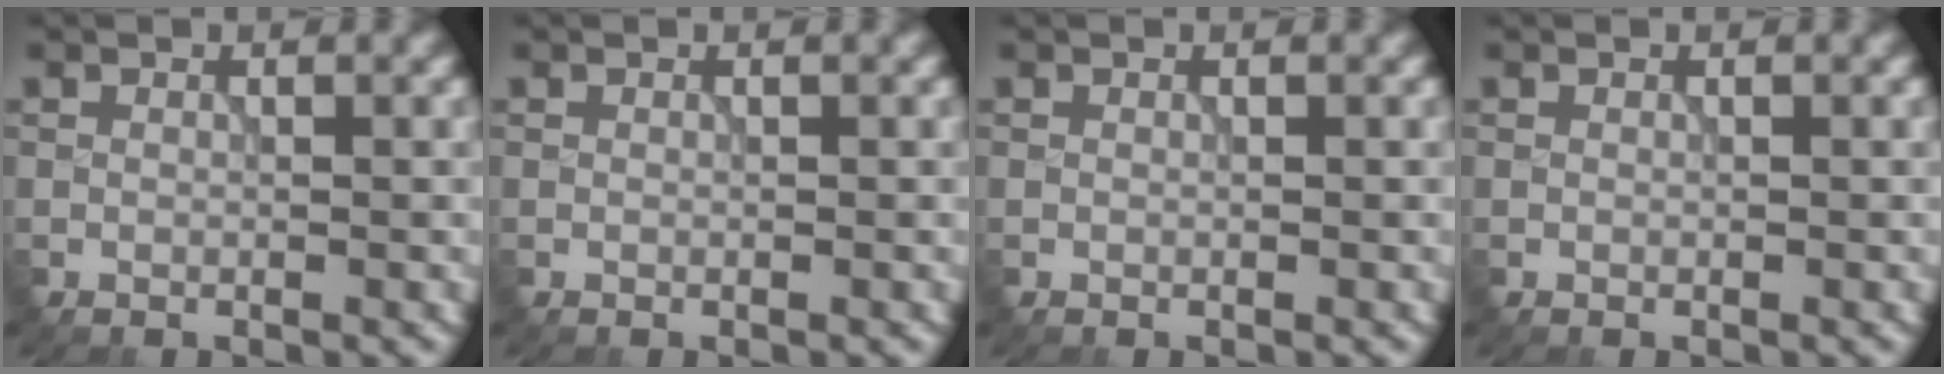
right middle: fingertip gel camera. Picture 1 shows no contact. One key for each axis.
{"total": 0.0}
{"total": 0.0}
{"total": 0.0}